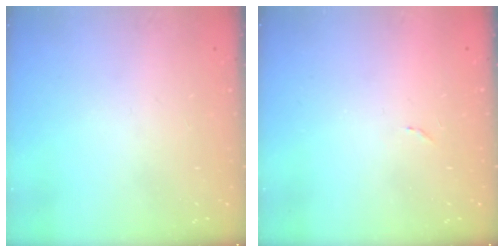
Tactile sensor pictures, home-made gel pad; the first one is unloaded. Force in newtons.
{"total": 5.0, "press": 5.0, "slide": 0.3}